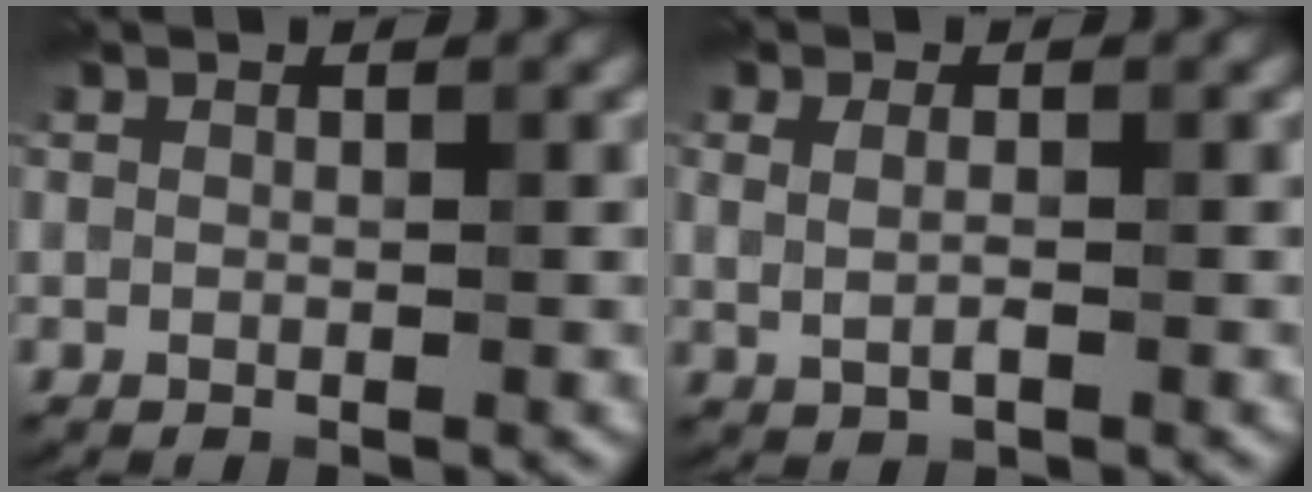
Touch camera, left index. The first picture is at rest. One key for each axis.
{"total": 1.6, "fx": 0.1, "fy": 0.8, "fz": 1.5, "tx": -0.039, "ty": 0.003, "tz": 0.010}